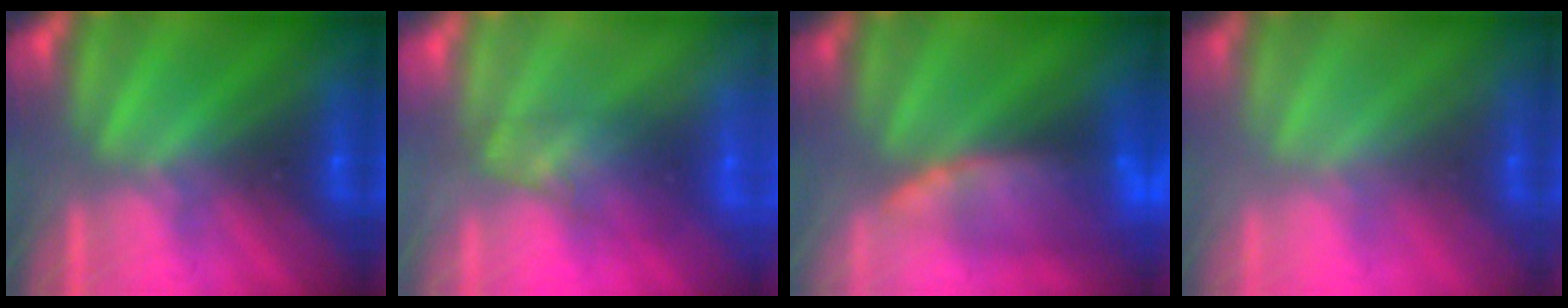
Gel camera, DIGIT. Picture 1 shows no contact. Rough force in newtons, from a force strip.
{"total": 2.5}
{"total": 6.7}
{"total": 2.2}